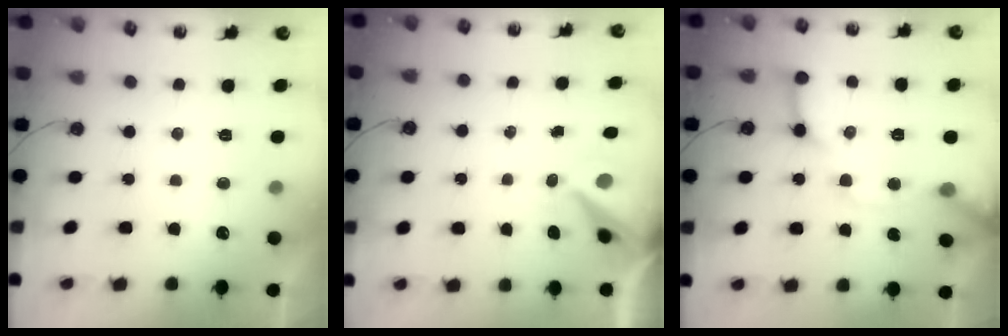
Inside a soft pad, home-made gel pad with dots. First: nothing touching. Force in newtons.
{"total": 8.6, "press": 8.5, "slide": 1.2}
{"total": 13.8, "press": 13.7, "slide": 1.3}